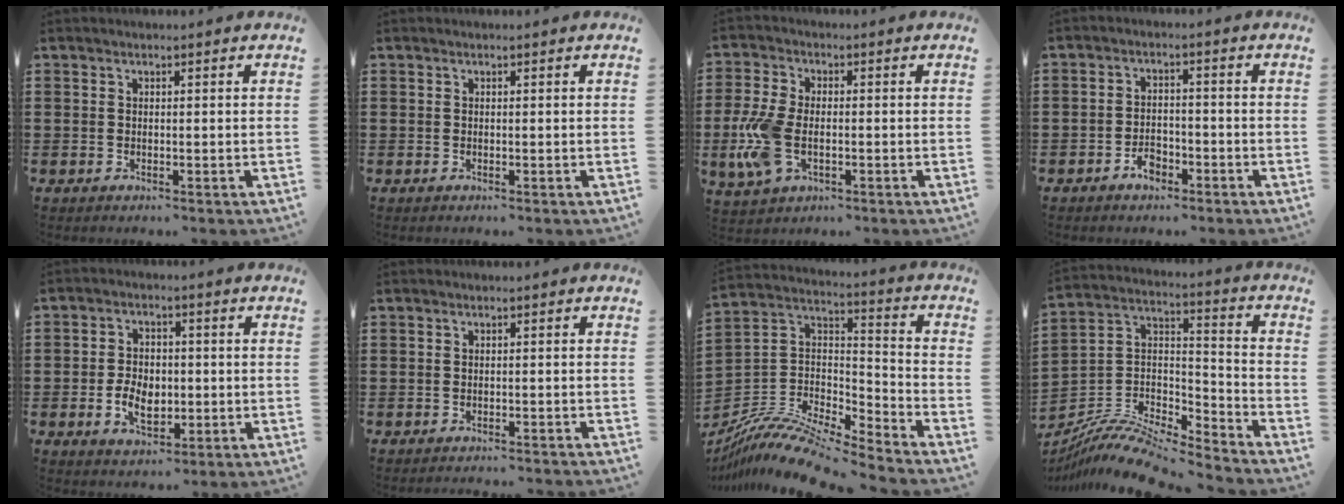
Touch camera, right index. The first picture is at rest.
{"total": 0.0}
{"total": 8.3, "force": [-1.8, 4.6, 6.6], "torque": [-0.161, -0.007, -0.037]}
{"total": 3.2, "force": [-2.4, 1.7, 1.2], "torque": [-0.022, 0.006, -0.047]}
{"total": 5.2, "force": [-1.0, 3.6, 3.6], "torque": [-0.070, 0.004, -0.021]}
{"total": 1.0, "force": [-1.0, -0.2, 0.0], "torque": [-0.003, 0.000, -0.022]}
{"total": 10.3, "force": [-9.1, 2.0, 4.4], "torque": [-0.098, 0.016, -0.185]}
{"total": 10.0, "force": [-8.8, 2.6, 3.8], "torque": [-0.081, 0.020, -0.177]}